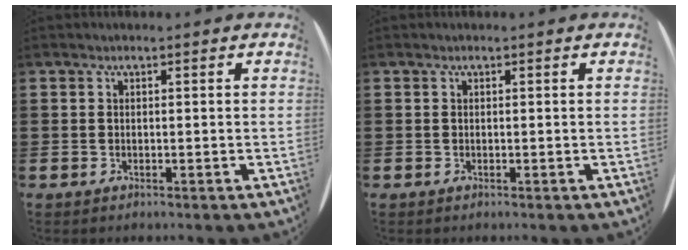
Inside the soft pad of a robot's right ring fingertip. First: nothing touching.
{"total": 0.0}